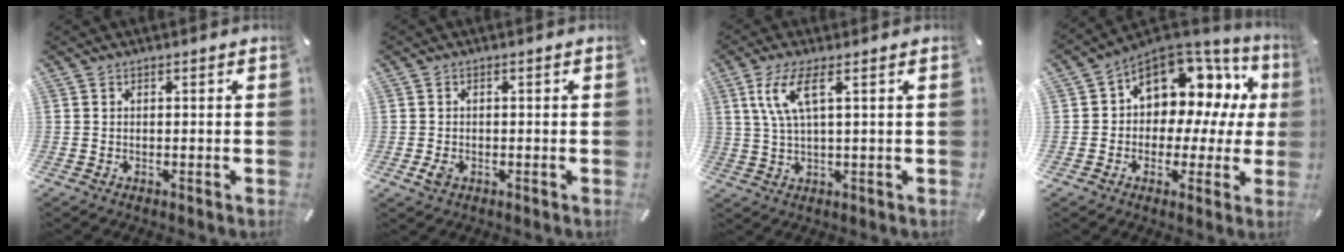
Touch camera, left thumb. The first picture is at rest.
{"total": 1.9, "force": [-0.6, 1.4, 1.2], "torque": [-0.029, -0.001, -0.012]}
{"total": 7.7, "force": [2.8, 1.7, 6.9], "torque": [-0.149, 0.000, 0.046]}
{"total": 12.5, "force": [4.3, 9.3, 7.3], "torque": [-0.105, -0.035, 0.074]}